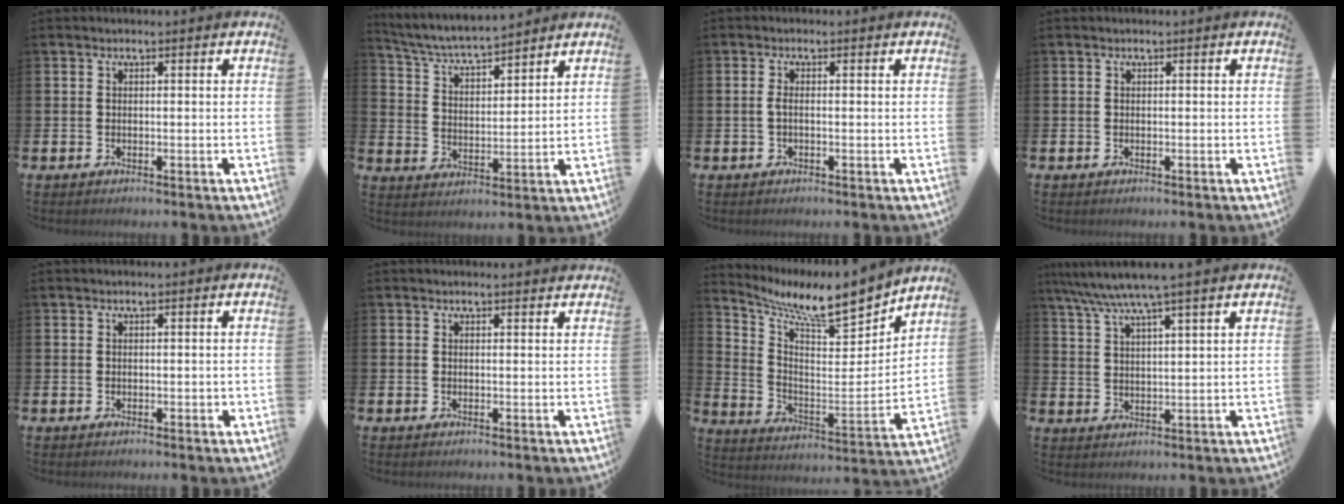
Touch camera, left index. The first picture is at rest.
{"total": 5.7, "force": [5.5, 0.5, 1.4], "torque": [-0.056, -0.036, 0.096]}
{"total": 1.1, "force": [-0.2, 0.2, 1.0], "torque": [-0.028, 0.003, -0.003]}
{"total": 0.0}
{"total": 0.0}
{"total": 0.6, "force": [0.6, 0.0, 0.0], "torque": [0.016, -0.007, 0.007]}
{"total": 9.9, "force": [8.8, 1.7, 4.1], "torque": [-0.094, -0.079, 0.141]}
{"total": 6.3, "force": [5.5, -0.3, 3.1], "torque": [-0.083, -0.018, 0.097]}